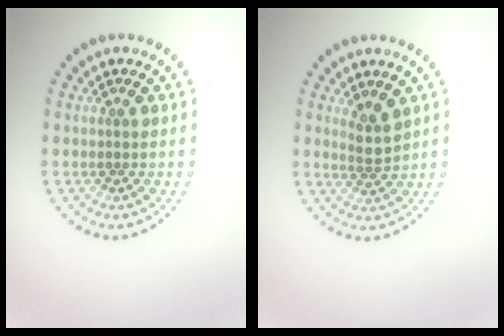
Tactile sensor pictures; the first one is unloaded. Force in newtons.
{"total": 1.8, "press": 1.5, "slide": 1.1}